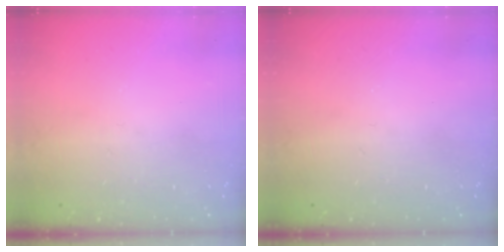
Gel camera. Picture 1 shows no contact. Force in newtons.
{"total": 0.0}